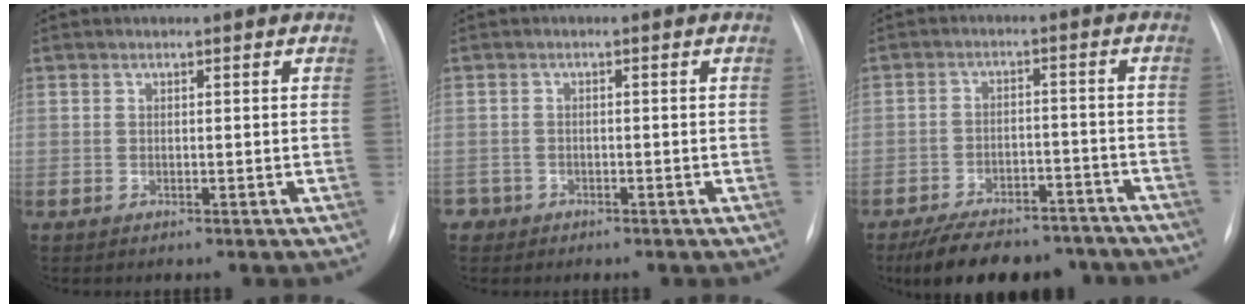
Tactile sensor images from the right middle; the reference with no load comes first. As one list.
[{"total": 1.8, "force": [-1.2, 1.4, -0.3], "torque": [0.002, 0.007, -0.023]}, {"total": 14.7, "force": [-12.2, 6.1, 5.4], "torque": [-0.084, 0.012, -0.168]}]